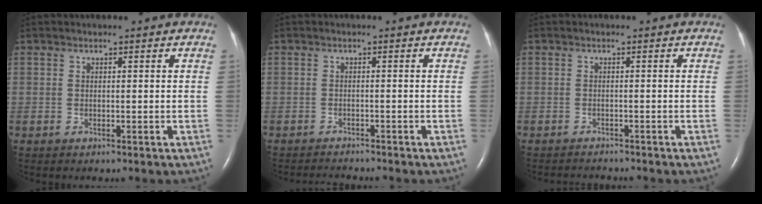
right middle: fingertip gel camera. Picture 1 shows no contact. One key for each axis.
{"total": 3.7, "fx": -3.6, "fy": 0.0, "fz": 0.9, "tx": -0.013, "ty": -0.013, "tz": -0.051}
{"total": 3.3, "fx": -3.2, "fy": 0.3, "fz": 0.7, "tx": -0.009, "ty": -0.011, "tz": -0.044}